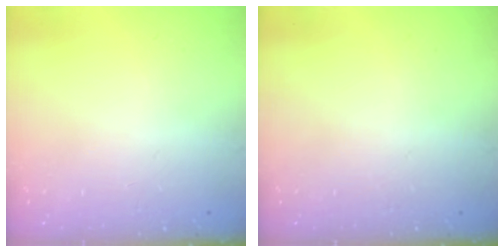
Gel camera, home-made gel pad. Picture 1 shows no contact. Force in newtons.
{"total": 0.0}